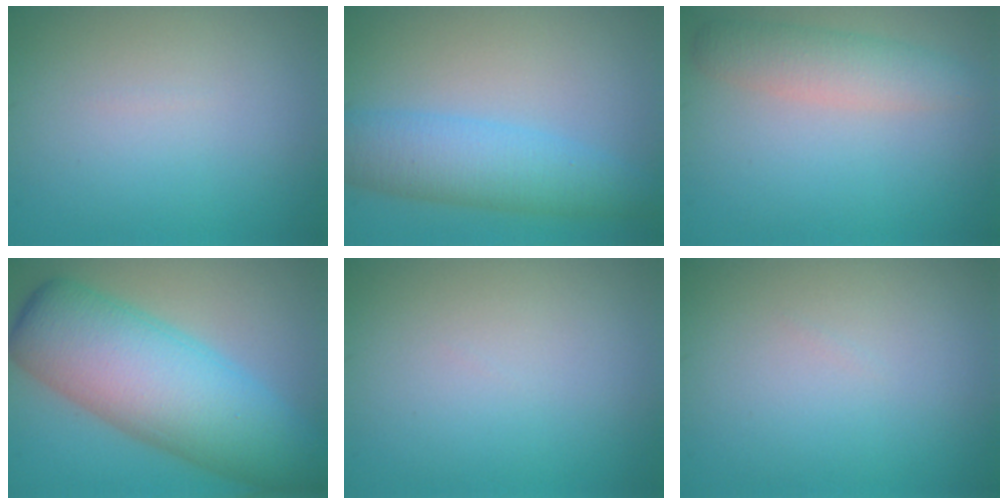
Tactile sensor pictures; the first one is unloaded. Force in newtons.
{"total": 5.4, "press": 5.4, "slide": 0.2}
{"total": 3.2, "press": 3.2, "slide": 0.1}
{"total": 11.5, "press": 11.5, "slide": 0.1}
{"total": 0.0}
{"total": 0.0}